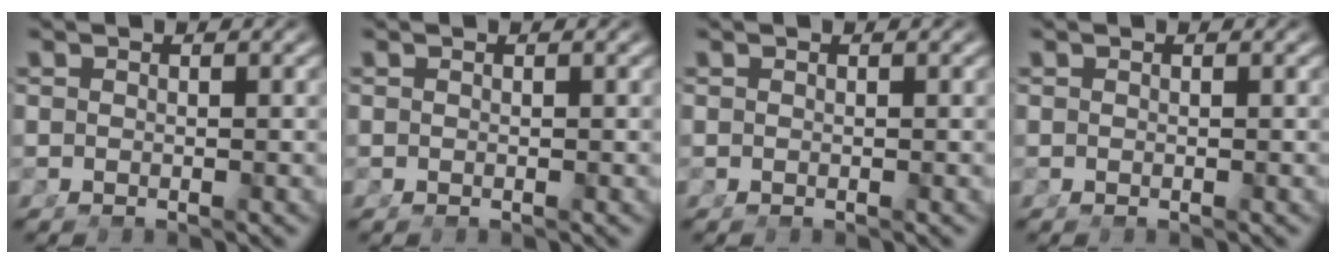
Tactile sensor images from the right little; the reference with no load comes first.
{"total": 0.0}
{"total": 0.0}
{"total": 0.0}